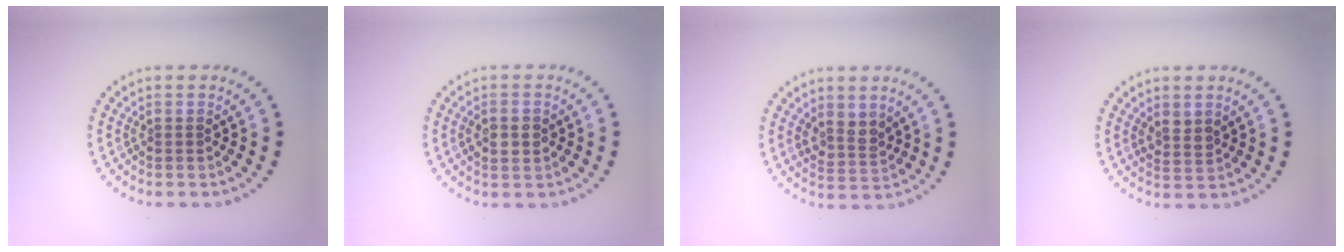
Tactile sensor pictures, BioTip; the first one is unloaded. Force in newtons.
{"total": 1.7, "press": 1.7, "slide": 0.2}
{"total": 2.2, "press": 1.9, "slide": 1.1}
{"total": 1.5, "press": 1.3, "slide": 0.8}